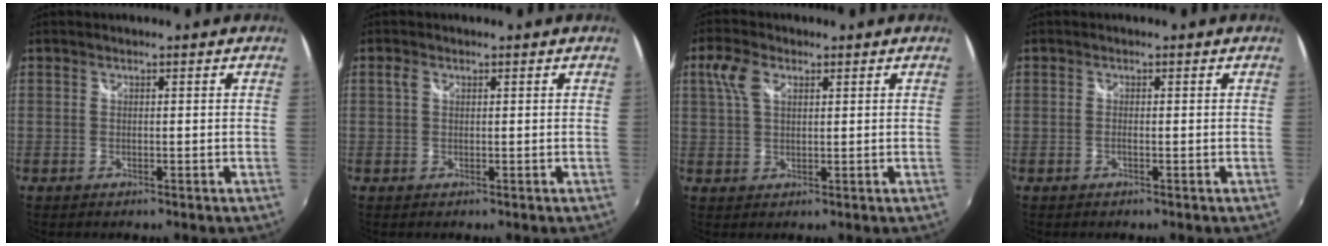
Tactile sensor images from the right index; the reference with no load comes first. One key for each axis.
{"total": 1.1, "fx": 0.3, "fy": 0.7, "fz": 0.7, "tx": -0.016, "ty": 0.002, "tz": 0.003}
{"total": 5.1, "fx": 1.9, "fy": 2.8, "fz": 3.8, "tx": -0.081, "ty": 0.014, "tz": 0.038}
{"total": 0.9, "fx": -0.3, "fy": 0.0, "fz": 0.8, "tx": -0.017, "ty": 0.001, "tz": -0.008}